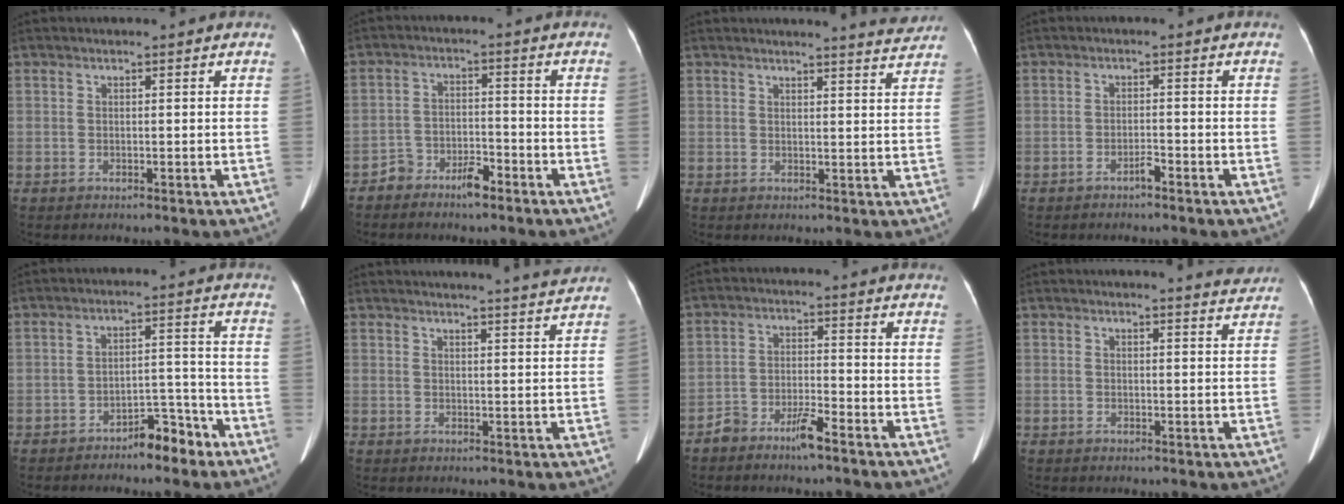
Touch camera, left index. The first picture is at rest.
{"total": 4.2, "force": [-3.4, 1.7, 1.9], "torque": [-0.034, 0.013, -0.058]}
{"total": 4.3, "force": [4.3, -0.6, 0.5], "torque": [-0.013, -0.018, 0.039]}
{"total": 1.5, "force": [-1.3, 0.2, 0.8], "torque": [-0.014, 0.001, -0.021]}
{"total": 5.6, "force": [-4.3, 2.0, 2.9], "torque": [-0.038, 0.022, -0.066]}
{"total": 8.5, "force": [8.1, -1.4, 2.2], "torque": [-0.028, -0.011, 0.089]}
{"total": 4.8, "force": [-3.8, 0.8, 2.9], "torque": [-0.062, 0.006, -0.070]}
{"total": 3.0, "force": [2.9, -0.3, 0.3], "torque": [-0.007, -0.015, 0.022]}